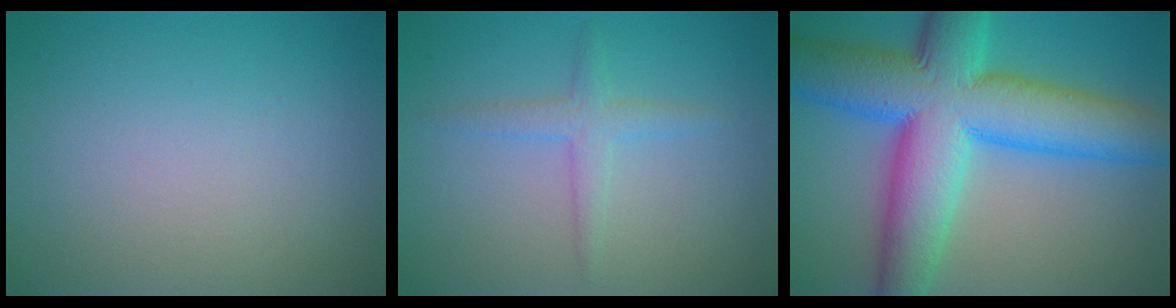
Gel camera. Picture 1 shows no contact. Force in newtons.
{"total": 2.0, "press": 2.0, "slide": 0.1}
{"total": 13.7, "press": 13.7, "slide": 0.2}